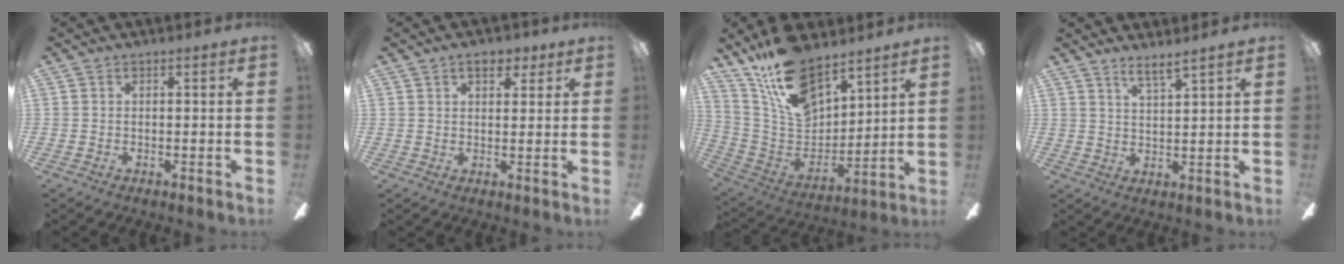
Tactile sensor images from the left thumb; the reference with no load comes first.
{"total": 5.1, "force": [3.3, 2.5, 3.0], "torque": [-0.033, -0.009, 0.053]}
{"total": 17.9, "force": [13.2, 8.3, 8.7], "torque": [-0.174, -0.073, 0.244]}
{"total": 4.0, "force": [3.6, -0.5, 1.5], "torque": [-0.039, -0.022, 0.064]}